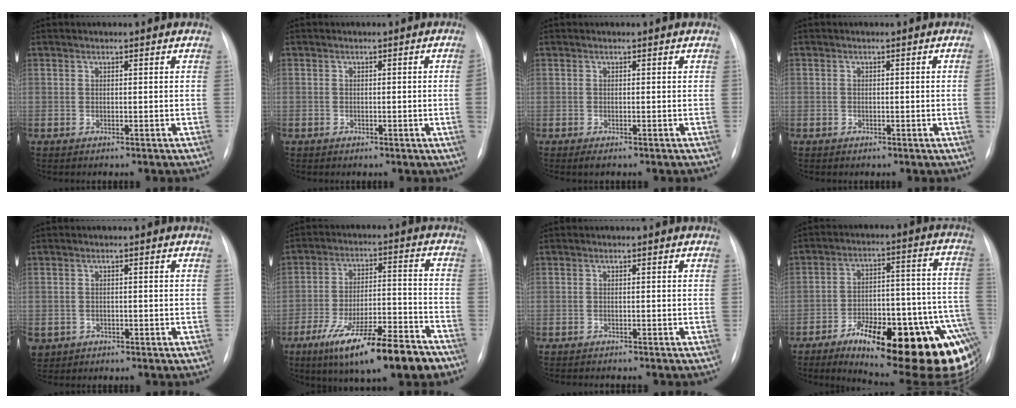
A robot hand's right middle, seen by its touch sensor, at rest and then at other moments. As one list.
[{"total": 2.4, "force": [-0.3, -0.4, 2.3], "torque": [-0.039, 0.000, -0.001]}, {"total": 1.0, "force": [-0.6, 0.3, 0.7], "torque": [-0.009, -0.002, -0.007]}, {"total": 1.5, "force": [-0.3, -0.2, 1.4], "torque": [-0.030, 0.002, -0.004]}, {"total": 3.4, "force": [-1.4, 3.0, 0.9], "torque": [-0.024, 0.001, -0.014]}, {"total": 16.9, "force": [-11.3, 3.1, 12.3], "torque": [-0.188, -0.007, -0.182]}, {"total": 1.3, "force": [-1.2, 0.2, 0.4], "torque": [-0.004, -0.003, -0.014]}, {"total": 29.2, "force": [-15.7, 7.4, 23.4], "torque": [-0.192, 0.021, -0.206]}]